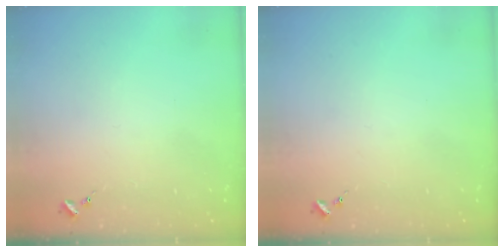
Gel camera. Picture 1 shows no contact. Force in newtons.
{"total": 0.0}